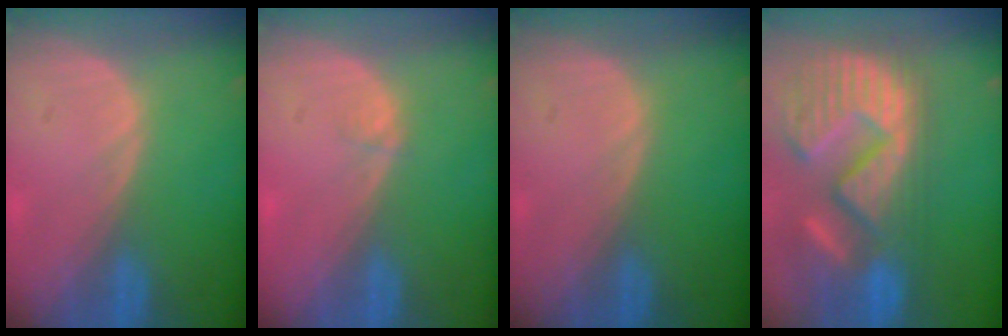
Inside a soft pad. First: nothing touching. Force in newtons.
{"total": 0.5, "press": 0.5, "slide": 0.2}
{"total": 0.0}
{"total": 15.3, "press": 12.6, "slide": 8.7}